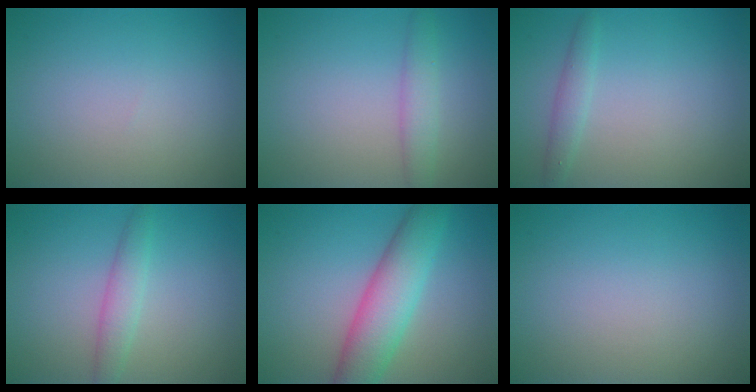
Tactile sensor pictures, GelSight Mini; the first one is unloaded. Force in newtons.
{"total": 2.2, "press": 2.2, "slide": 0.1}
{"total": 1.5, "press": 1.5, "slide": 0.0}
{"total": 2.2, "press": 2.2, "slide": 0.2}
{"total": 6.2, "press": 6.2, "slide": 0.1}
{"total": 0.0}